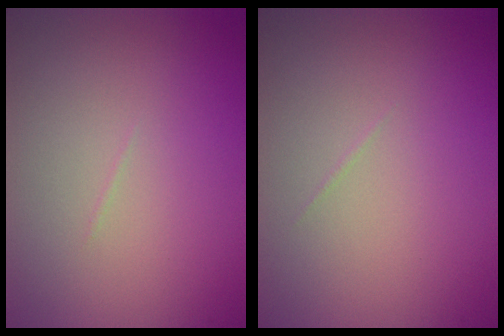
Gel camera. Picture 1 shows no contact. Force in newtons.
{"total": 0.0}